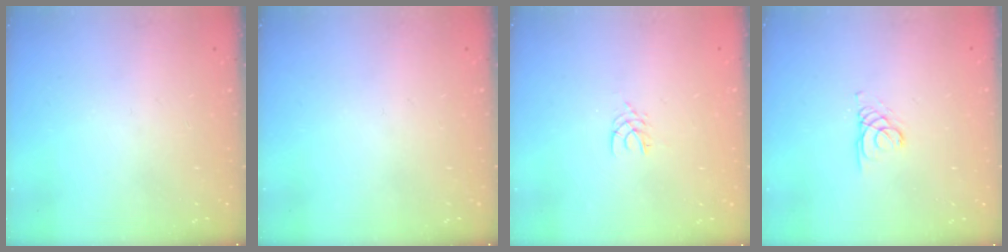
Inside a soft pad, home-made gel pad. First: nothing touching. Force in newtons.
{"total": 0.0}
{"total": 2.5, "press": 2.5, "slide": 0.3}
{"total": 1.5, "press": 1.5, "slide": 0.1}